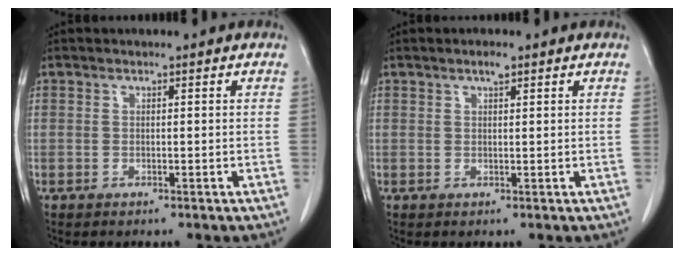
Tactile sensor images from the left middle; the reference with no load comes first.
{"total": 1.3, "force": [0.9, 0.2, 0.9], "torque": [-0.018, 0.001, 0.016]}